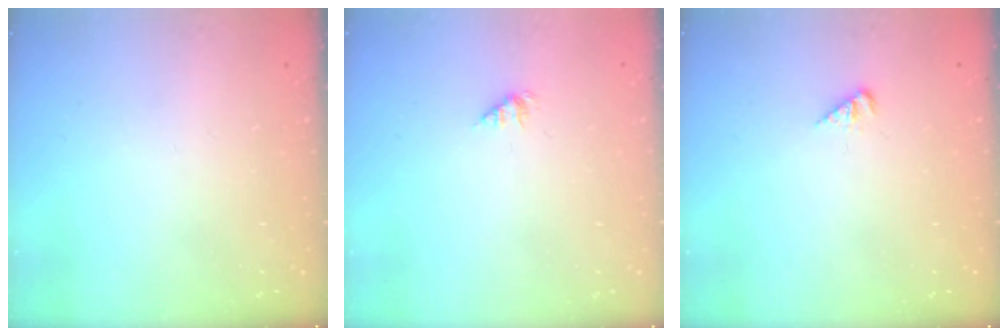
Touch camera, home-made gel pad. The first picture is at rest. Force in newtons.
{"total": 1.2, "press": 1.2, "slide": 0.2}
{"total": 1.5, "press": 1.5, "slide": 0.3}